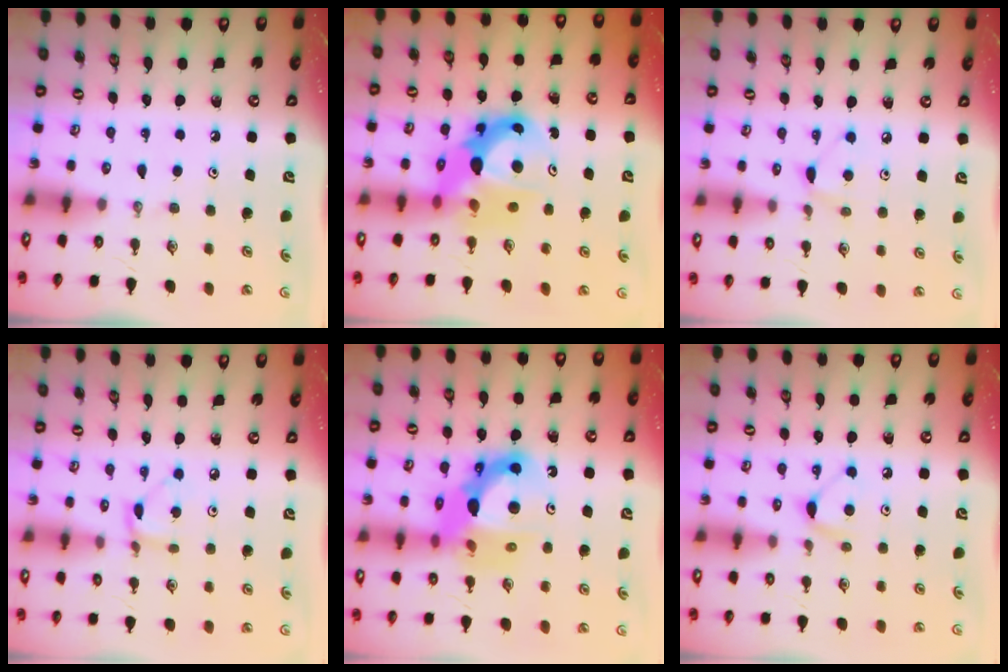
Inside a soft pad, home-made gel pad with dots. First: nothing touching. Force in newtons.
{"total": 10.5, "press": 10.4, "slide": 0.8}
{"total": 6.5, "press": 6.5, "slide": 0.6}
{"total": 3.5, "press": 3.5, "slide": 0.4}
{"total": 14.8, "press": 14.7, "slide": 1.8}
{"total": 6.1, "press": 6.1, "slide": 0.8}